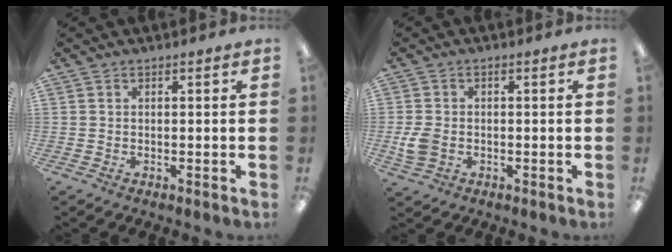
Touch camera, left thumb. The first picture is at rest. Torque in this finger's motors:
{"motor_torque": [-0.09, 0.11, -0.04, 0.04, 0.00]}